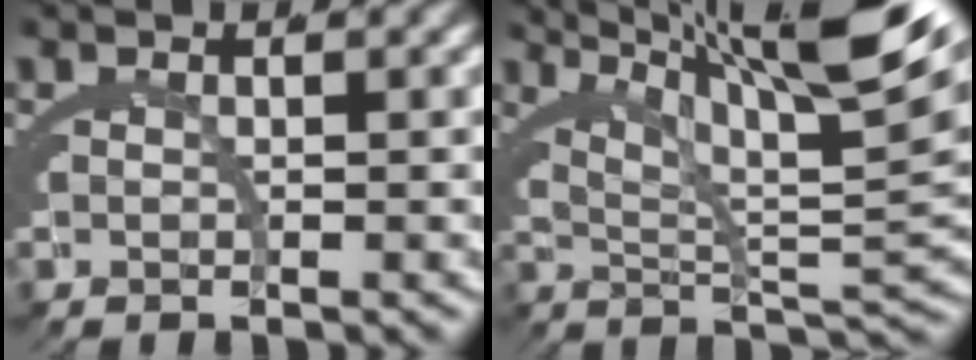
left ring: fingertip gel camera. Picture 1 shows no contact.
{"total": 11.2, "force": [5.7, 3.1, 9.1], "torque": [-0.107, 0.012, 0.080]}